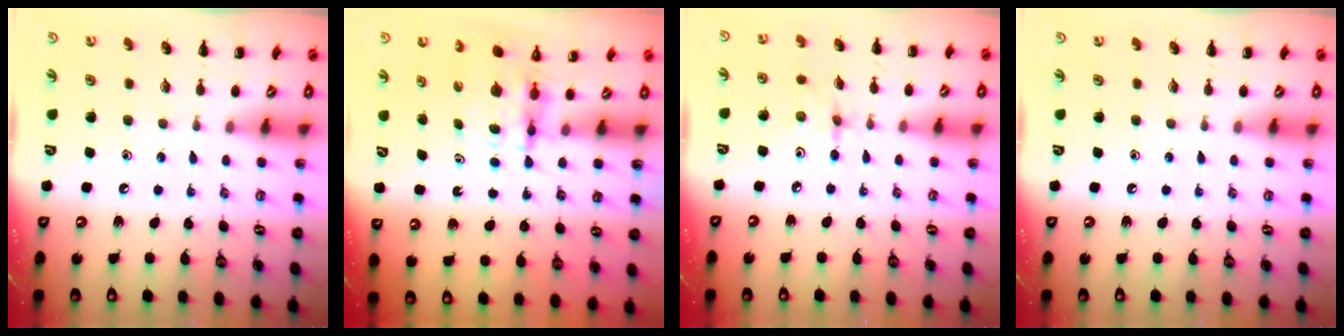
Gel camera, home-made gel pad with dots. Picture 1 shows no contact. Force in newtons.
{"total": 3.9, "press": 3.9, "slide": 0.3}
{"total": 2.9, "press": 2.7, "slide": 0.9}
{"total": 0.0}